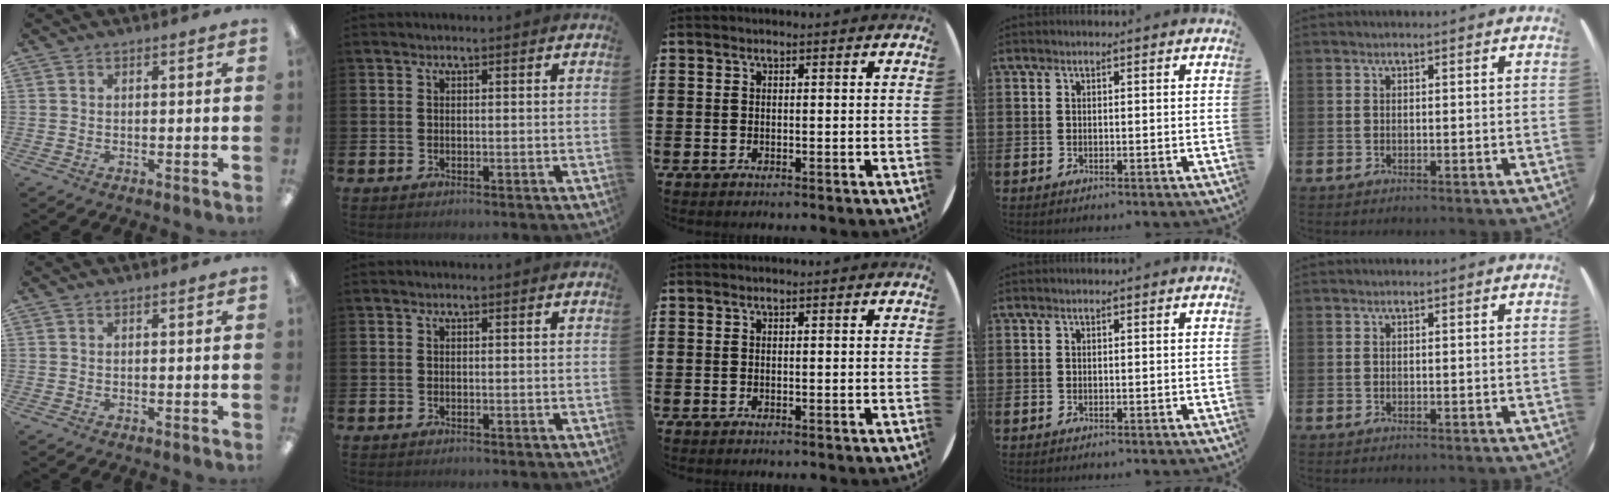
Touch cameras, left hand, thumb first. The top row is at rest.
{}